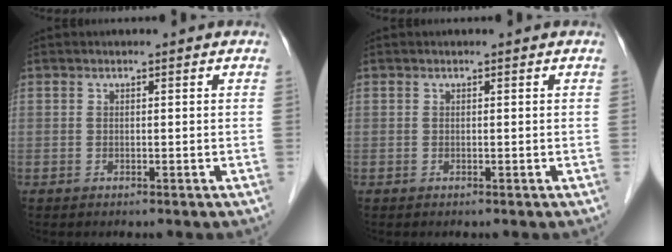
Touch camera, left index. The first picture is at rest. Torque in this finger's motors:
{"motor_torque": [-0.02, 0.02, 0.00, -0.01]}